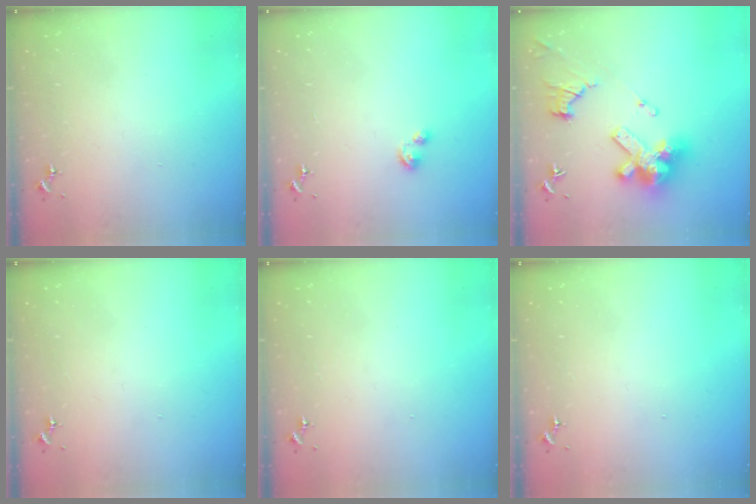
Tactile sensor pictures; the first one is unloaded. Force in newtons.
{"total": 3.1, "press": 3.1, "slide": 0.3}
{"total": 18.8, "press": 18.7, "slide": 2.2}
{"total": 0.0}
{"total": 0.0}
{"total": 0.0}